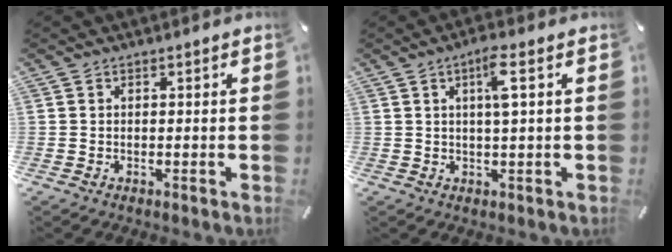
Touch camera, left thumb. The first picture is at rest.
{"total": 5.5, "force": [1.5, 0.6, 5.2], "torque": [-0.097, -0.002, 0.020]}